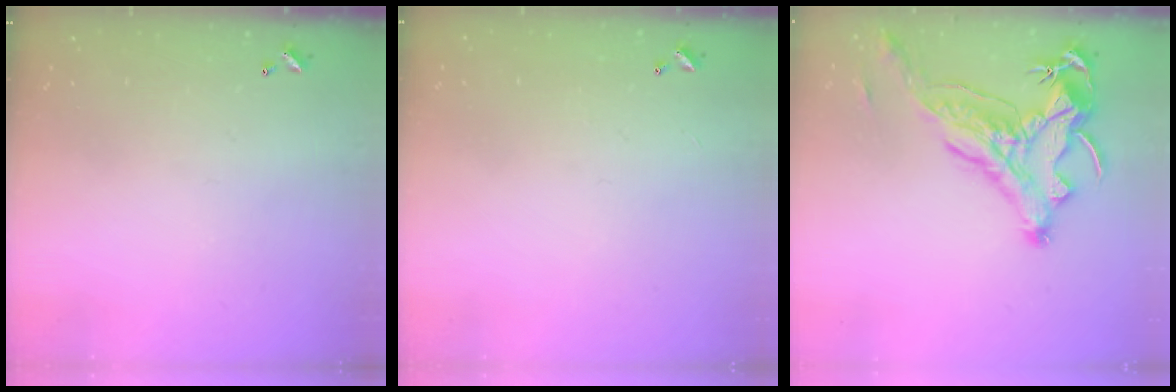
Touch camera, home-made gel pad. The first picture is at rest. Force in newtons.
{"total": 1.0, "press": 0.9, "slide": 0.5}
{"total": 2.9, "press": 2.5, "slide": 1.3}